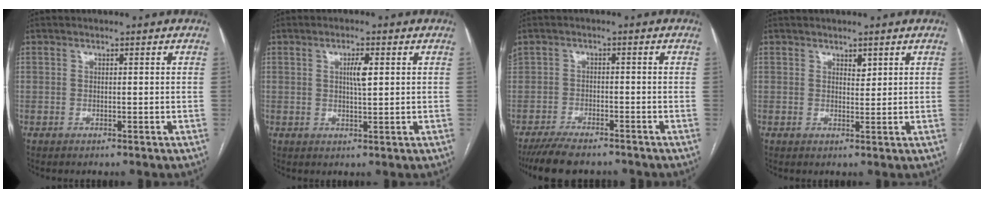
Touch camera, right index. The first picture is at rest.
{"total": 3.0, "force": [0.8, 0.5, 2.9], "torque": [-0.052, 0.001, 0.013]}
{"total": 10.2, "force": [-8.5, 3.4, 4.5], "torque": [-0.094, -0.010, -0.132]}
{"total": 1.4, "force": [0.9, 0.7, 0.8], "torque": [-0.012, -0.002, 0.016]}